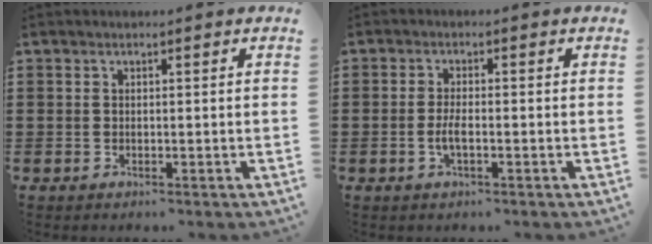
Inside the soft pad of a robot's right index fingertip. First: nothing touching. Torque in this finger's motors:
{"motor_torque": [1.63, 0.51, 0.43, 0.11]}